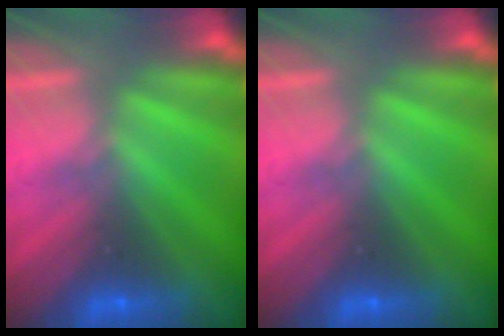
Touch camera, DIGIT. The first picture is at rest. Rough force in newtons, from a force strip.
{"total": 0.0}